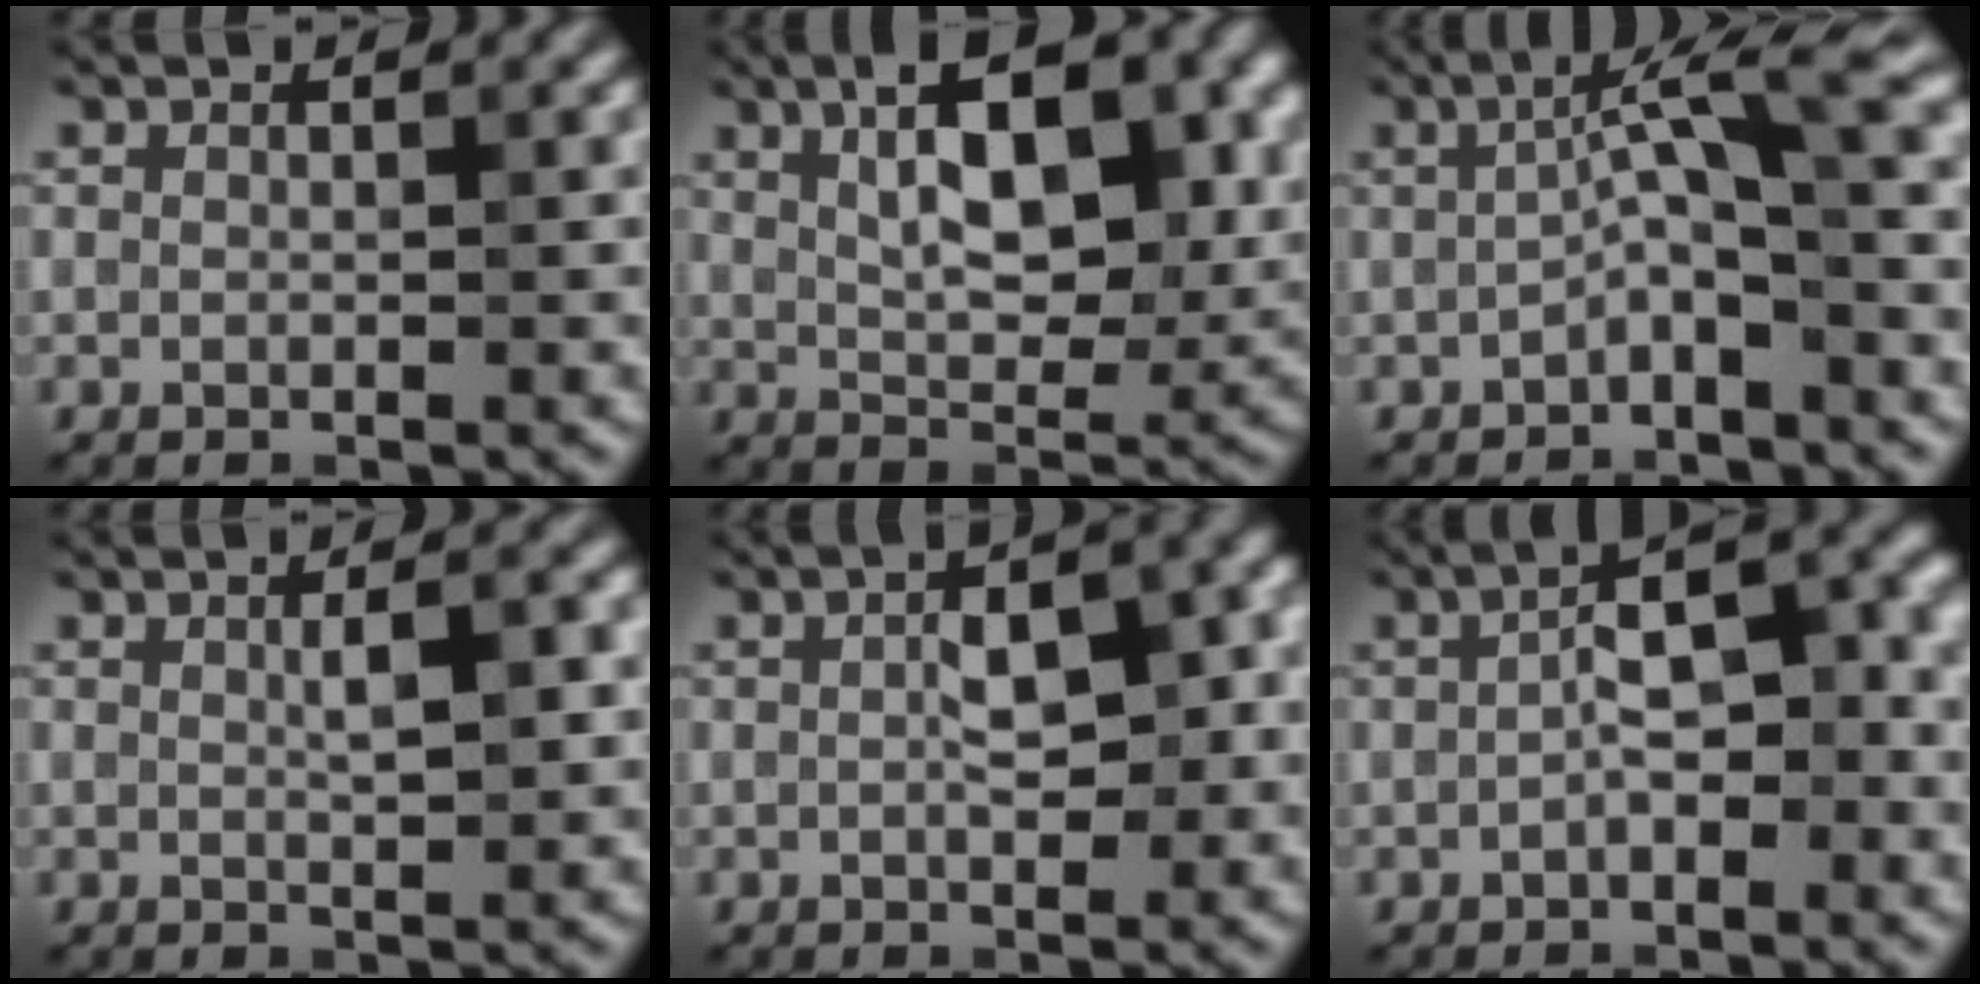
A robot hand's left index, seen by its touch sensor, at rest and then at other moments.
{"total": 9.4, "force": [3.0, 4.1, 7.9], "torque": [-0.112, 0.004, 0.046]}
{"total": 4.7, "force": [-0.5, 0.7, 4.7], "torque": [-0.079, 0.020, -0.019]}
{"total": 2.6, "force": [0.4, 0.6, 2.5], "torque": [-0.041, 0.004, 0.008]}
{"total": 5.2, "force": [0.2, 2.4, 4.6], "torque": [-0.067, 0.004, 0.003]}
{"total": 6.2, "force": [-0.6, 2.3, 5.7], "torque": [-0.085, 0.016, -0.021]}